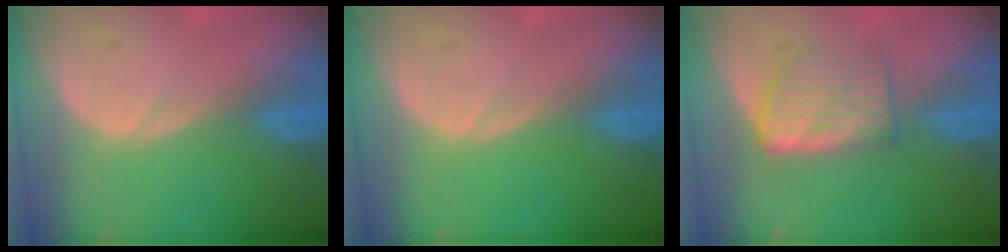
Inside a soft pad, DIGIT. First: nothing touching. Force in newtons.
{"total": 0.0}
{"total": 5.9, "press": 5.3, "slide": 2.6}